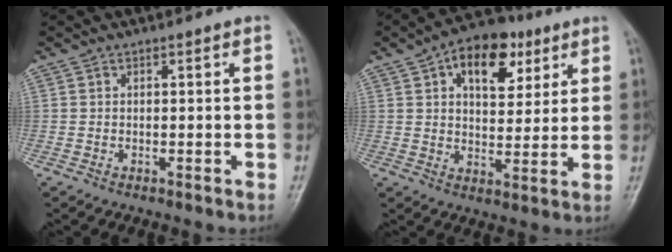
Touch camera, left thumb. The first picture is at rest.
{"total": 13.2, "force": [6.1, 7.8, 8.7], "torque": [-0.091, -0.010, 0.090]}